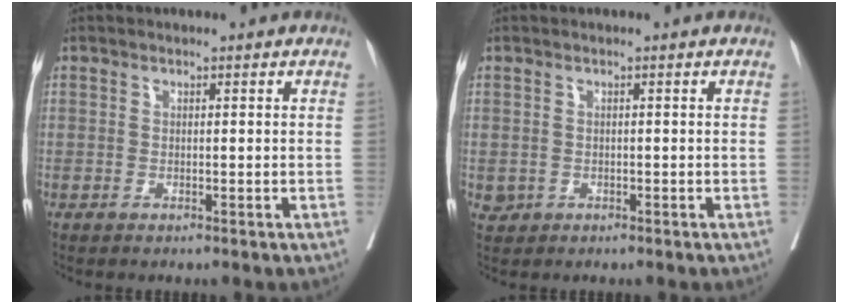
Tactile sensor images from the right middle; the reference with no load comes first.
{"total": 1.3, "force": [-0.2, 1.2, 0.3], "torque": [-0.007, 0.002, 0.003]}